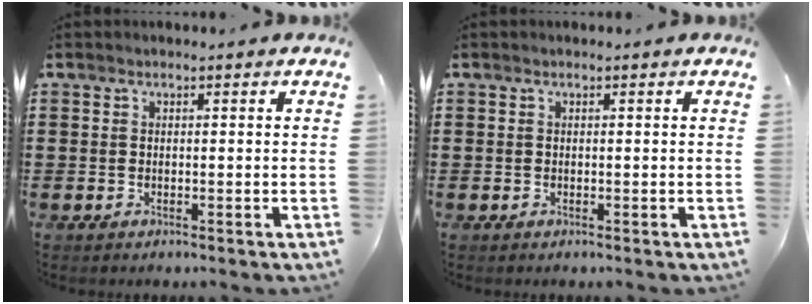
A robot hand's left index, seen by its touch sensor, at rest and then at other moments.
{"total": 0.0}